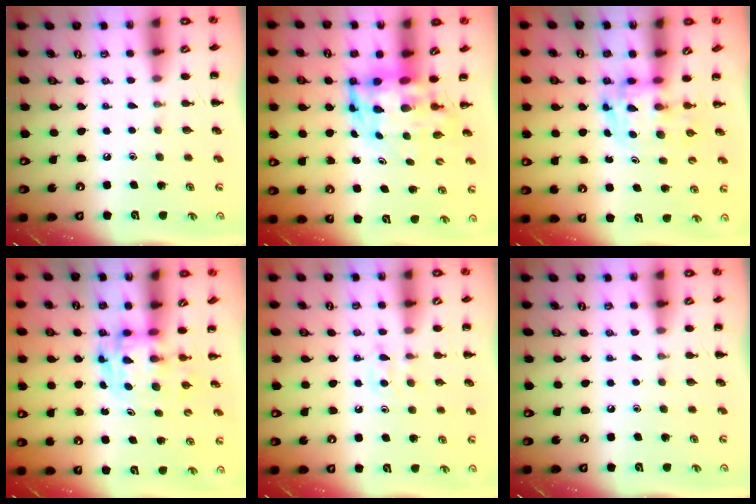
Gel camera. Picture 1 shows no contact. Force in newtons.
{"total": 5.8, "press": 5.6, "slide": 1.7}
{"total": 3.5, "press": 3.5, "slide": 0.6}
{"total": 3.4, "press": 3.4, "slide": 0.6}
{"total": 5.9, "press": 5.8, "slide": 1.4}
{"total": 0.0}